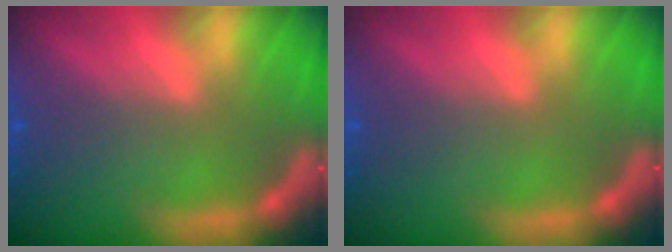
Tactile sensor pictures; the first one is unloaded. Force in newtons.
{"total": 0.0}